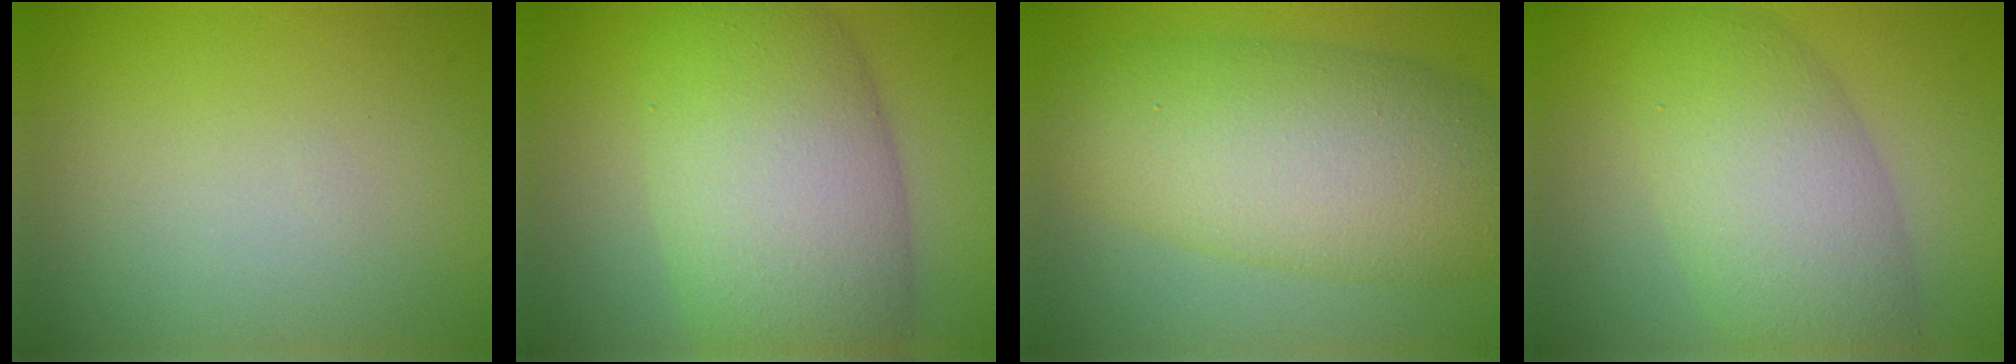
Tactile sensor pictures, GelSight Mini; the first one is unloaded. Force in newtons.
{"total": 11.3, "press": 11.3, "slide": 0.3}
{"total": 10.7, "press": 10.7, "slide": 0.5}
{"total": 7.3, "press": 7.3, "slide": 0.5}